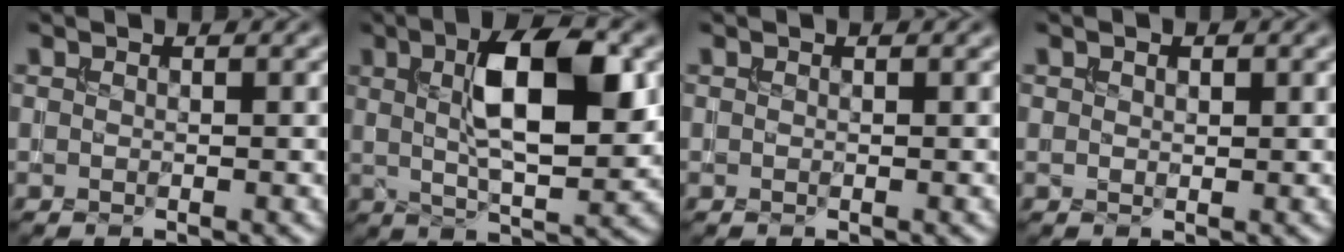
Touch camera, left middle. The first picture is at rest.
{"total": 9.1, "force": [2.2, 3.2, 8.3], "torque": [-0.129, 0.005, 0.035]}
{"total": 0.0}
{"total": 0.8, "force": [0.4, 0.5, 0.4], "torque": [-0.005, -0.002, 0.007]}